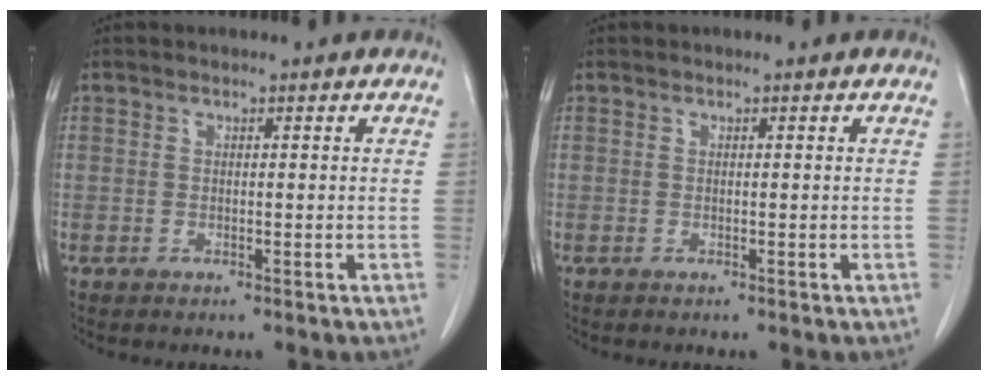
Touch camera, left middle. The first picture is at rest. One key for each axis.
{"total": 0.0}